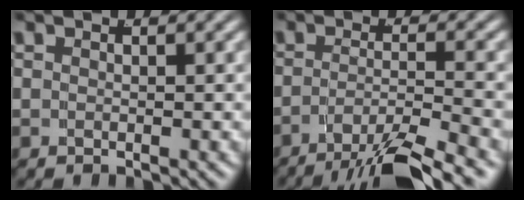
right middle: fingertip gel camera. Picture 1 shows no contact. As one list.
[{"total": 8.2, "force": [-6.0, 2.1, 5.1], "torque": [-0.070, -0.021, -0.083]}]